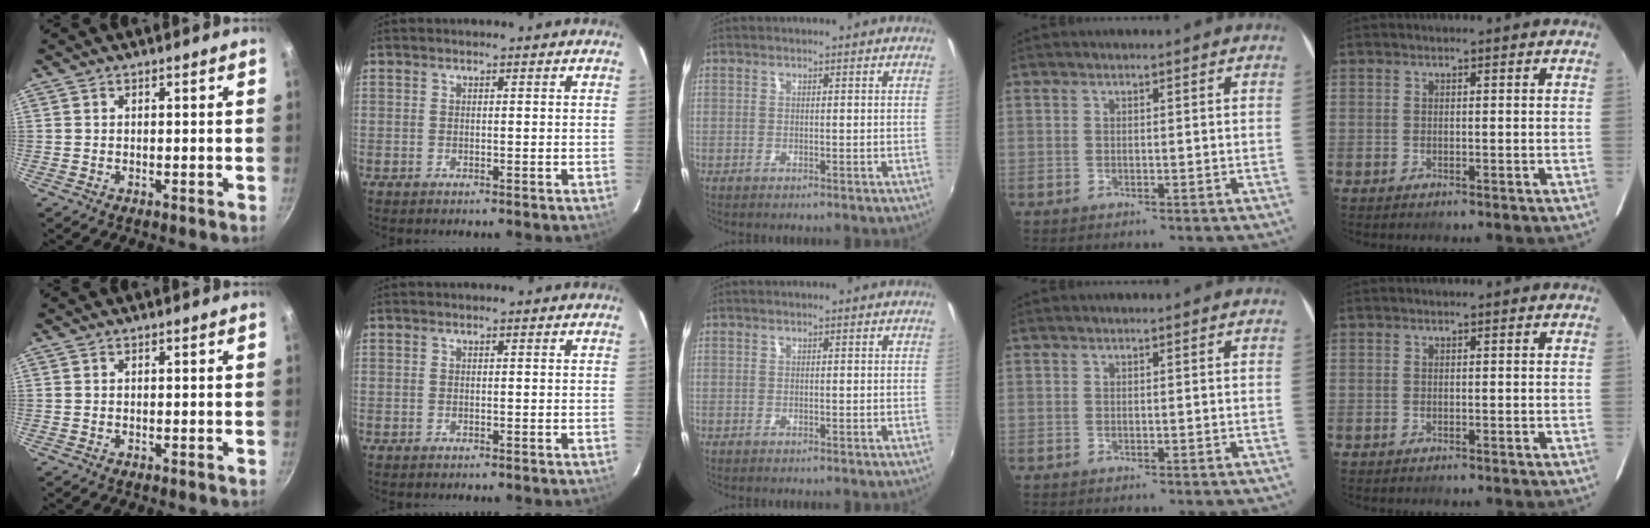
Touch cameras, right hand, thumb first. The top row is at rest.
{}